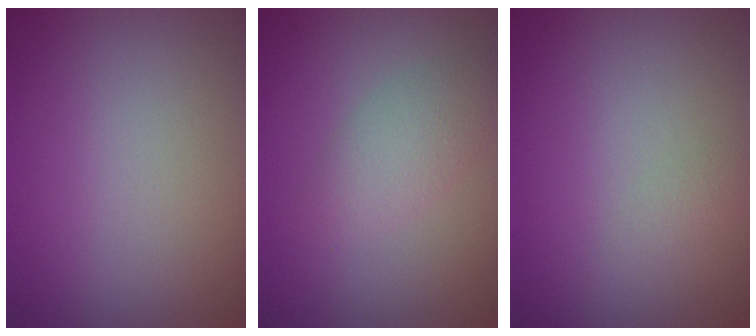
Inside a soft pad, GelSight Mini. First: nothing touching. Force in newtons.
{"total": 2.4, "press": 2.4, "slide": 0.1}
{"total": 0.6, "press": 0.6, "slide": 0.0}